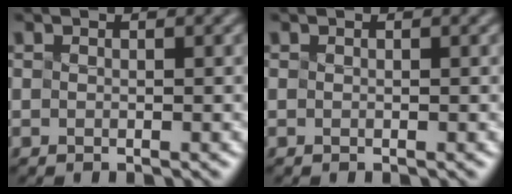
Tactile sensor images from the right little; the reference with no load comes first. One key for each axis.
{"total": 0.0}